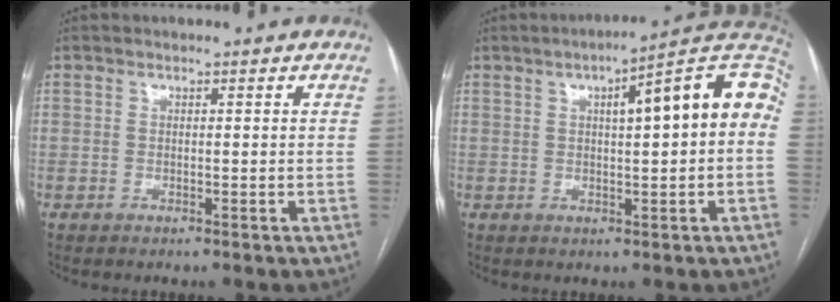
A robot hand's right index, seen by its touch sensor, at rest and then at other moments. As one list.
[{"total": 14.2, "force": [2.4, 2.5, 13.7], "torque": [-0.186, 0.043, 0.028]}]